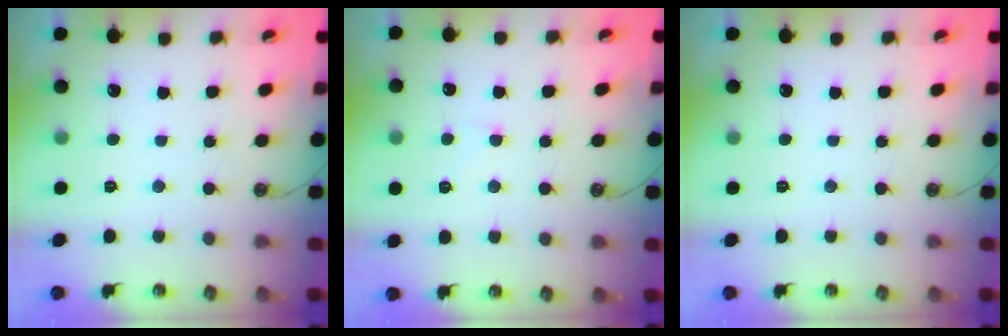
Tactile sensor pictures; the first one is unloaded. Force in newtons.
{"total": 2.2, "press": 2.2, "slide": 0.5}
{"total": 0.0}